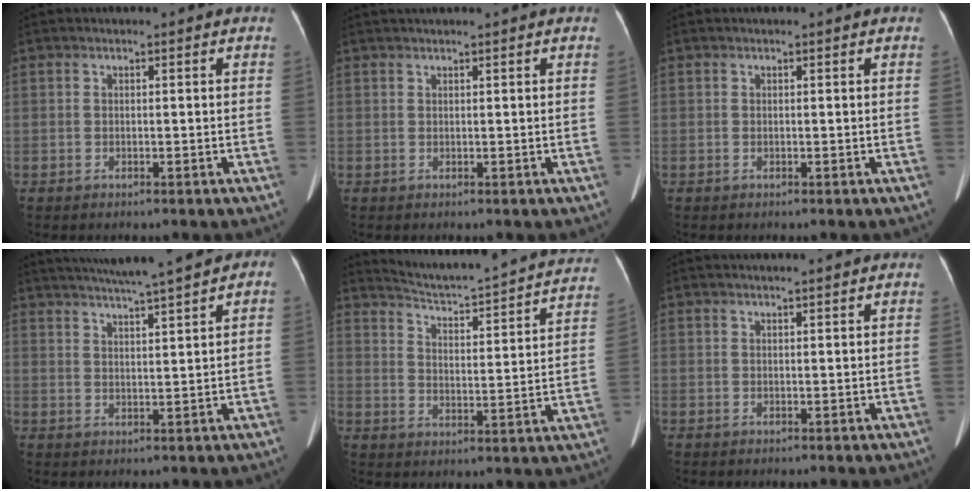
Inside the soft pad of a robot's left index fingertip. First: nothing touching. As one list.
[{"total": 1.9, "force": [1.6, -0.3, 1.0], "torque": [-0.011, 0.024, 0.032]}, {"total": 0.0}, {"total": 10.3, "force": [8.1, 0.1, 6.4], "torque": [-0.102, 0.030, 0.111]}, {"total": 23.5, "force": [22.2, 1.3, 7.6], "torque": [-0.117, -0.053, 0.280]}, {"total": 2.8, "force": [2.5, -0.1, 1.3], "torque": [-0.015, 0.017, 0.033]}]